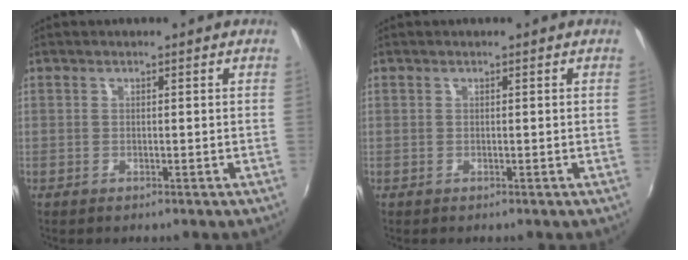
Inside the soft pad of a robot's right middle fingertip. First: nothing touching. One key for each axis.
{"total": 0.0}